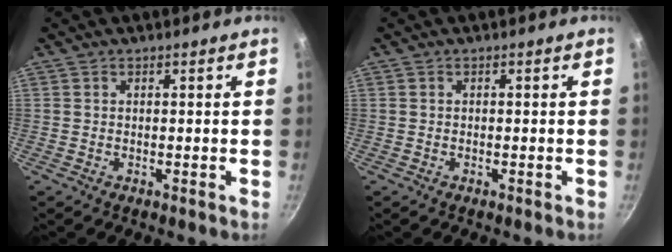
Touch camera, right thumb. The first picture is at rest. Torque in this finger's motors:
{"motor_torque": [1.05, 0.72, 0.48, -1.07, 0.23]}